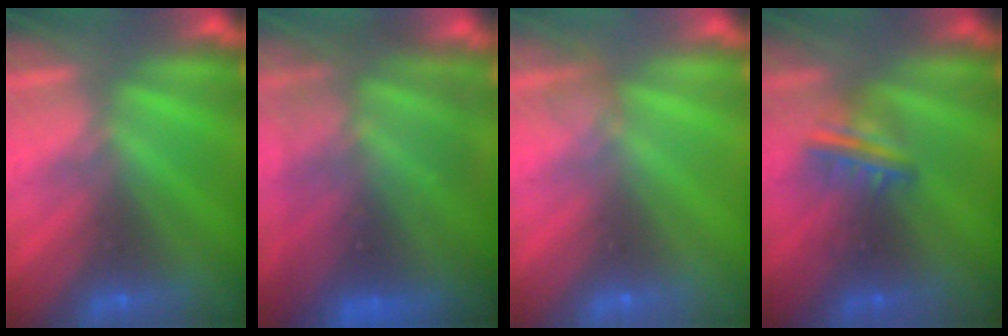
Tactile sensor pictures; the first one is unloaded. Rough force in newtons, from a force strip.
{"total": 9.6}
{"total": 2.1}
{"total": 2.8}